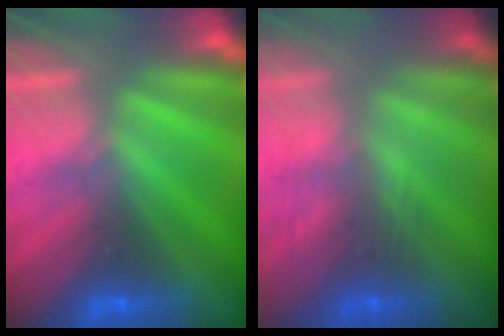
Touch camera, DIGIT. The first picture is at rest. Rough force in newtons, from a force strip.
{"total": 2.9}